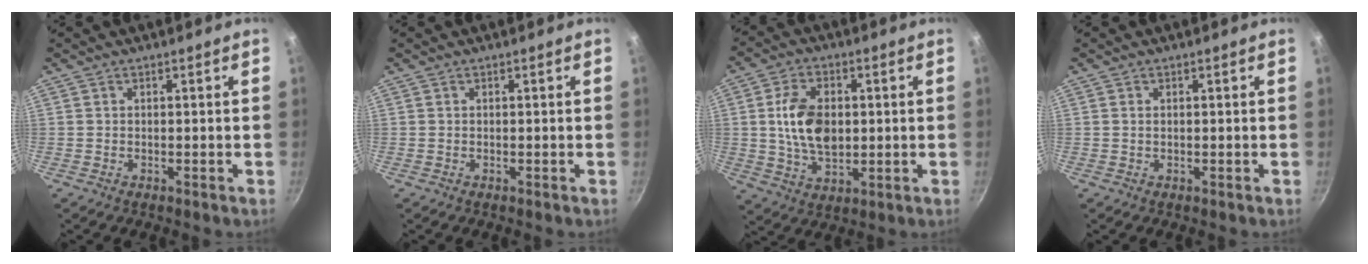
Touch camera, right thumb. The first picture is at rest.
{"total": 0.0}
{"total": 11.5, "force": [1.0, 7.4, 8.8], "torque": [-0.146, -0.004, 0.019]}
{"total": 0.6, "force": [0.2, 0.4, 0.5], "torque": [-0.008, 0.001, 0.003]}